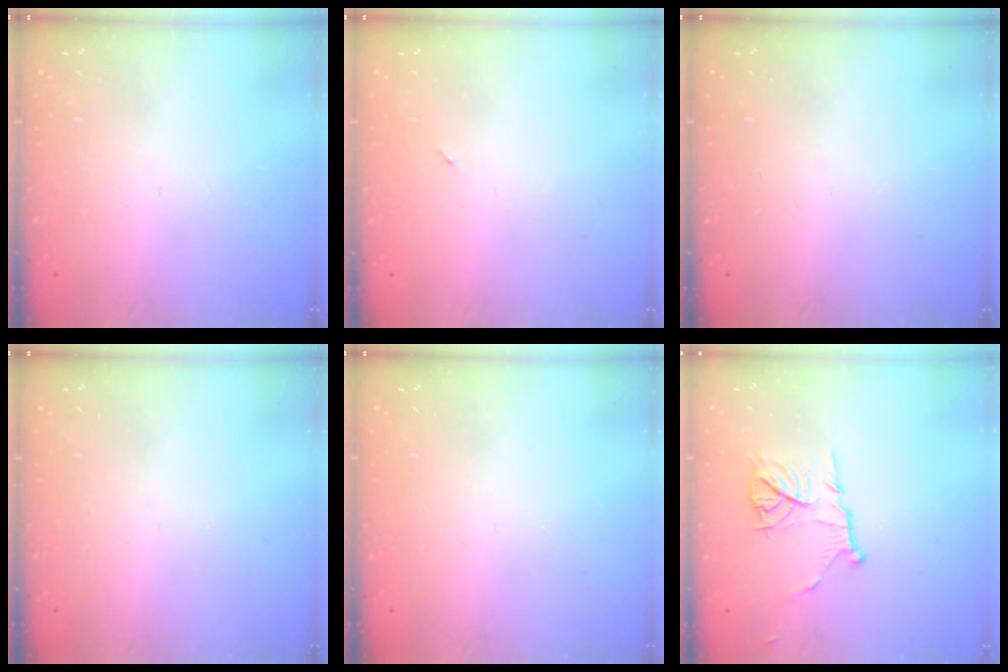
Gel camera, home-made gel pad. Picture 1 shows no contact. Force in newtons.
{"total": 2.1, "press": 1.9, "slide": 1.0}
{"total": 0.0}
{"total": 0.0}
{"total": 0.0}
{"total": 10.3, "press": 10.3, "slide": 0.6}